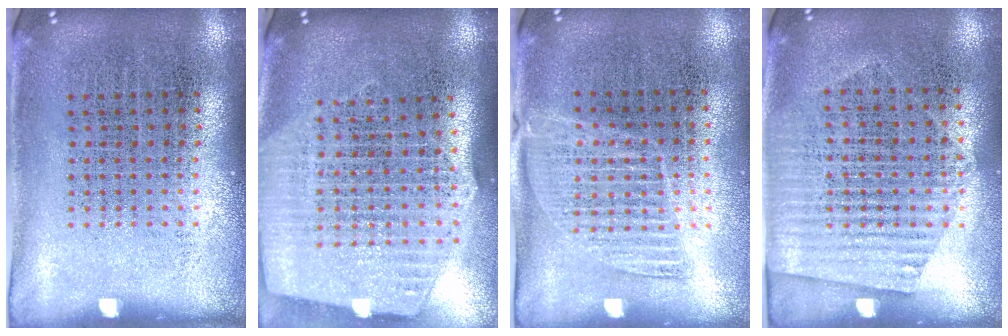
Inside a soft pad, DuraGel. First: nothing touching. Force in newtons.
{"total": 2.6, "press": 2.2, "slide": 1.4}
{"total": 1.3, "press": 1.2, "slide": 0.6}
{"total": 1.5, "press": 1.2, "slide": 0.9}